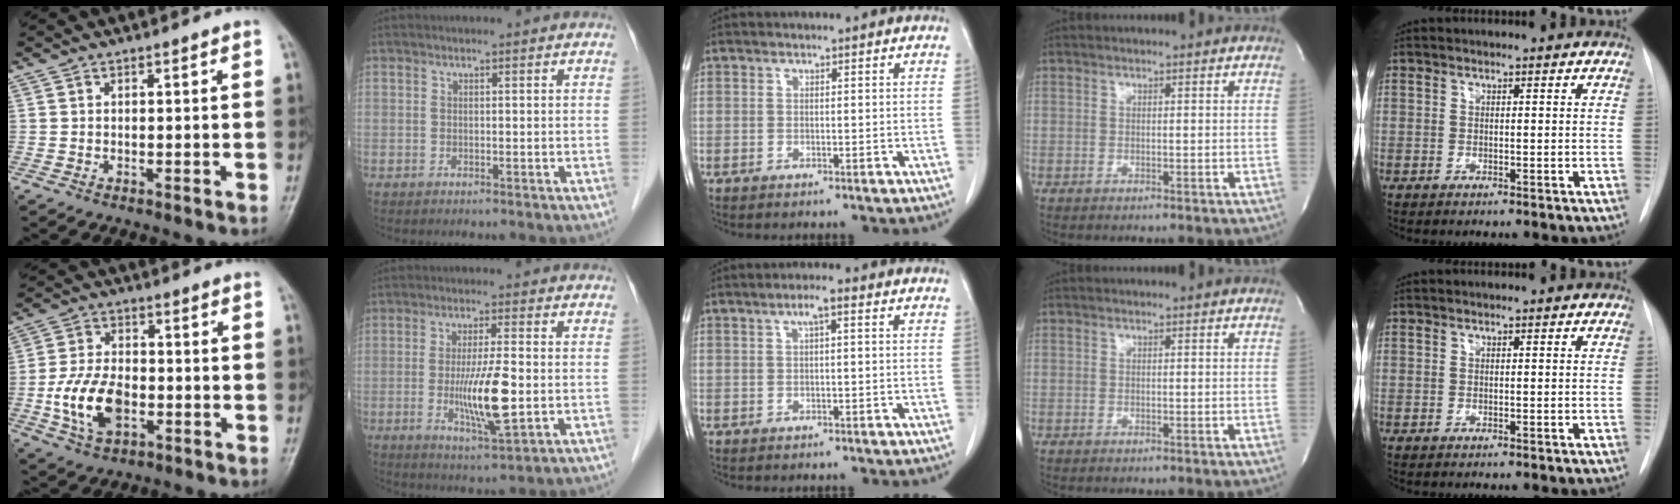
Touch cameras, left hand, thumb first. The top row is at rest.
{"thumb": {"total": 11.4, "force": [-2.8, 7.0, 8.5], "torque": [-0.156, 0.010, -0.052]}, "index": {"total": 8.7, "force": [-1.2, 0.7, 8.6], "torque": [-0.160, -0.021, -0.023]}, "middle": {"total": 2.4, "force": [0.9, 0.4, 2.2], "torque": [-0.039, 0.009, 0.015]}}